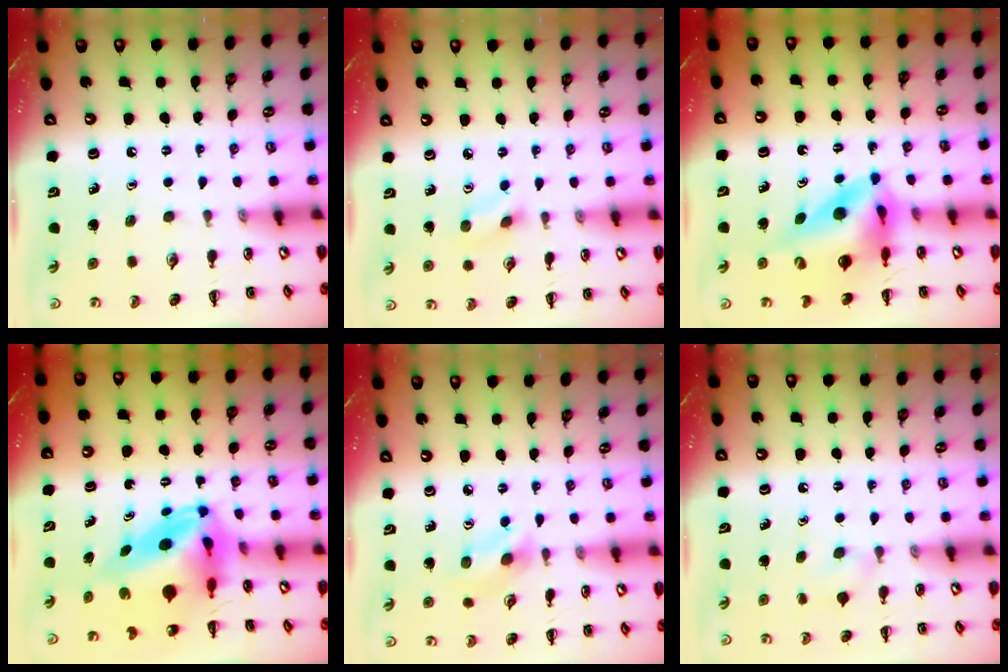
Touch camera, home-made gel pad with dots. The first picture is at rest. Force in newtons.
{"total": 2.7, "press": 2.5, "slide": 1.0}
{"total": 11.5, "press": 10.9, "slide": 3.7}
{"total": 6.7, "press": 6.4, "slide": 1.9}
{"total": 3.1, "press": 3.0, "slide": 0.8}
{"total": 4.2, "press": 3.9, "slide": 1.6}